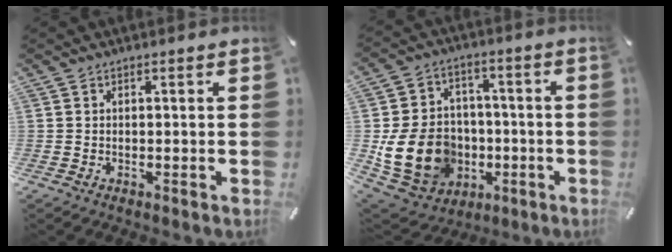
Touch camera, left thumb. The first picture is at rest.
{"total": 16.8, "force": [-3.6, 13.9, 8.7], "torque": [-0.173, 0.024, -0.053]}